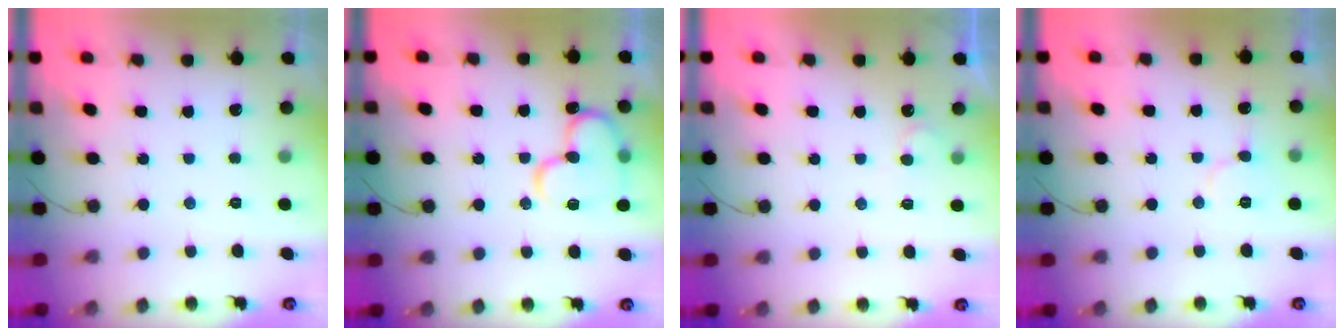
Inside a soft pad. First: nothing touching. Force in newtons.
{"total": 15.8, "press": 15.7, "slide": 1.8}
{"total": 3.7, "press": 3.6, "slide": 0.3}
{"total": 6.8, "press": 6.8, "slide": 0.8}